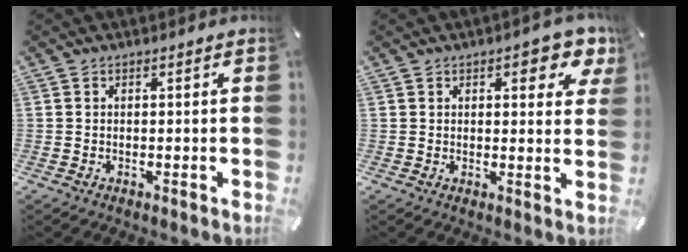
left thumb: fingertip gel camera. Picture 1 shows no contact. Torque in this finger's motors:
{"motor_torque": [2.55, 2.46, 1.07, -1.34, 0.38]}